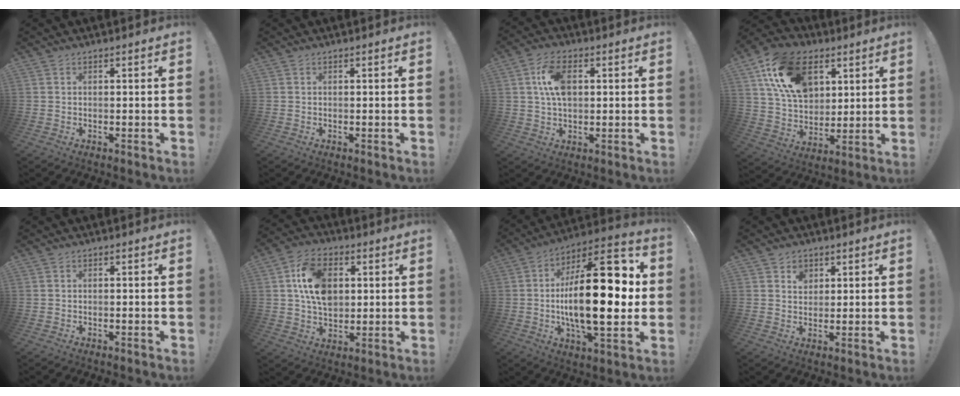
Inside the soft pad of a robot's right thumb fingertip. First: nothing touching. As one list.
[{"total": 0.0}, {"total": 9.9, "force": [2.2, 5.8, 7.7], "torque": [-0.143, 0.006, 0.041]}, {"total": 20.3, "force": [8.9, 13.3, 12.6], "torque": [-0.224, -0.027, 0.166]}, {"total": 0.5, "force": [-0.4, 0.2, 0.2], "torque": [-0.004, 0.001, -0.007]}, {"total": 15.1, "force": [3.7, 10.8, 9.9], "torque": [-0.156, 0.000, 0.071]}, {"total": 28.0, "force": [-0.1, 11.3, 25.6], "torque": [-0.425, -0.005, -0.008]}, {"total": 4.1, "force": [2.3, 3.2, 1.2], "torque": [-0.001, -0.015, 0.039]}]